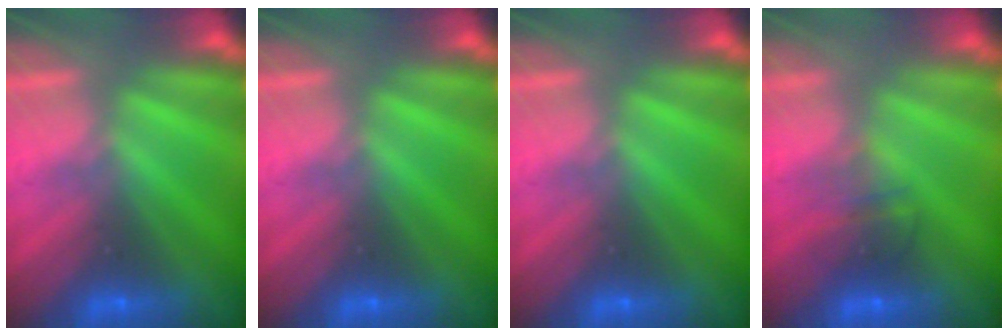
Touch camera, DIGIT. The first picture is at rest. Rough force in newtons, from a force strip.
{"total": 0.0}
{"total": 0.0}
{"total": 2.3}